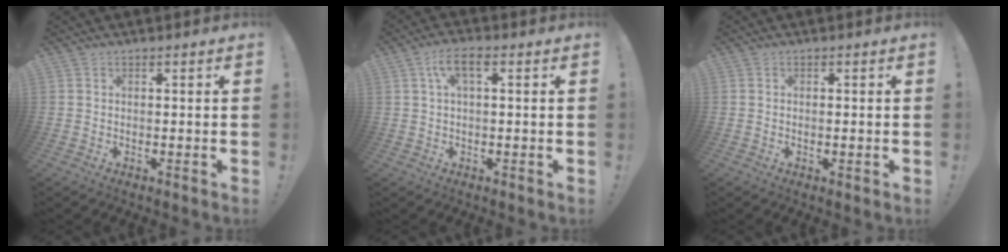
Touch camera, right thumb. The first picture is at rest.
{"total": 5.5, "force": [1.4, 2.0, 4.8], "torque": [-0.091, 0.008, 0.025]}
{"total": 0.6, "force": [-0.1, 0.2, 0.5], "torque": [-0.001, -0.003, -0.004]}